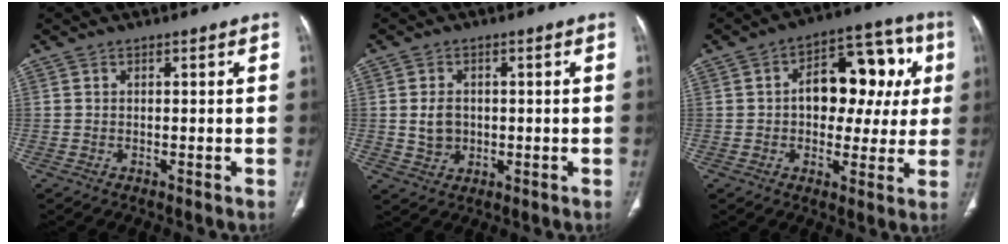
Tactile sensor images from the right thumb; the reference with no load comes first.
{"total": 4.5, "force": [0.0, 3.7, 2.6], "torque": [-0.034, 0.001, 0.008]}
{"total": 16.3, "force": [2.4, 10.3, 12.5], "torque": [-0.113, 0.034, 0.032]}